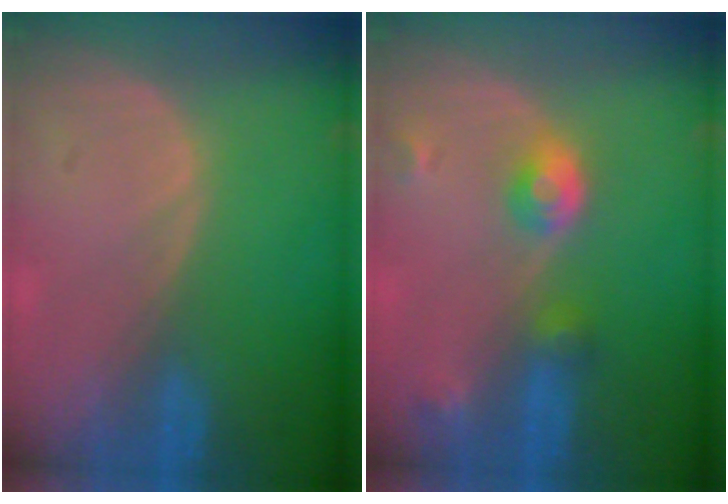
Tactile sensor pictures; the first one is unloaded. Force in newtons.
{"total": 4.6, "press": 4.2, "slide": 1.9}